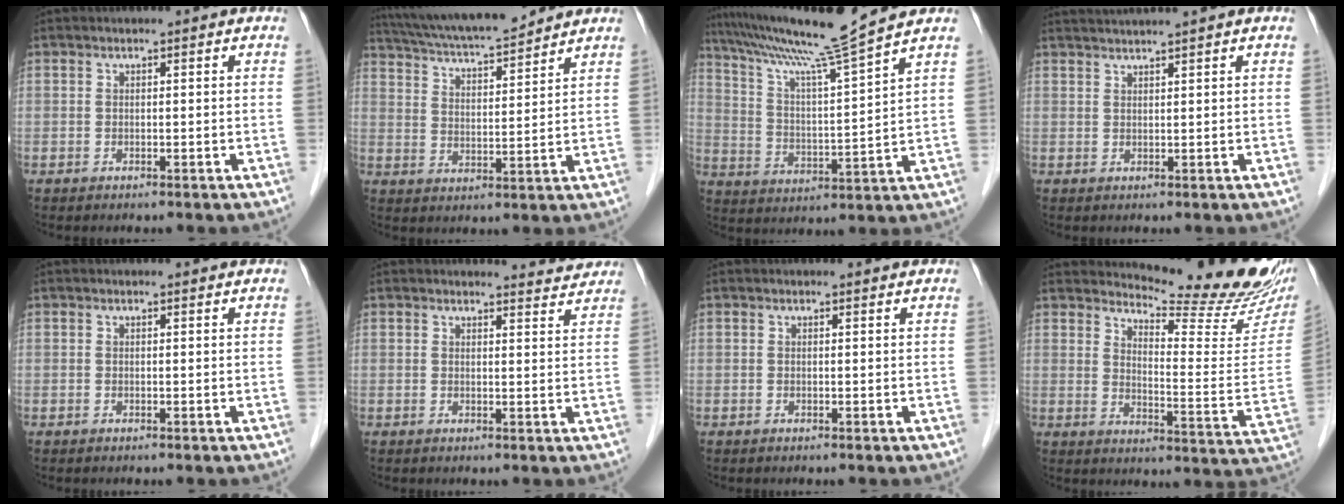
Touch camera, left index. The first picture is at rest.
{"total": 14.4, "force": [13.0, 1.3, 6.0], "torque": [-0.113, 0.017, 0.218]}
{"total": 13.6, "force": [11.6, -3.3, 6.1], "torque": [-0.111, -0.016, 0.202]}
{"total": 3.8, "force": [3.3, -1.1, 1.4], "torque": [-0.018, 0.020, 0.063]}
{"total": 0.6, "force": [0.6, 0.0, 0.0], "torque": [-0.006, -0.001, 0.005]}
{"total": 3.4, "force": [3.4, 0.2, -0.4], "torque": [-0.002, -0.013, 0.032]}
{"total": 0.8, "force": [0.8, 0.0, 0.0], "torque": [-0.010, 0.000, 0.009]}
{"total": 18.0, "force": [17.0, 0.8, 5.7], "torque": [-0.085, -0.110, 0.203]}